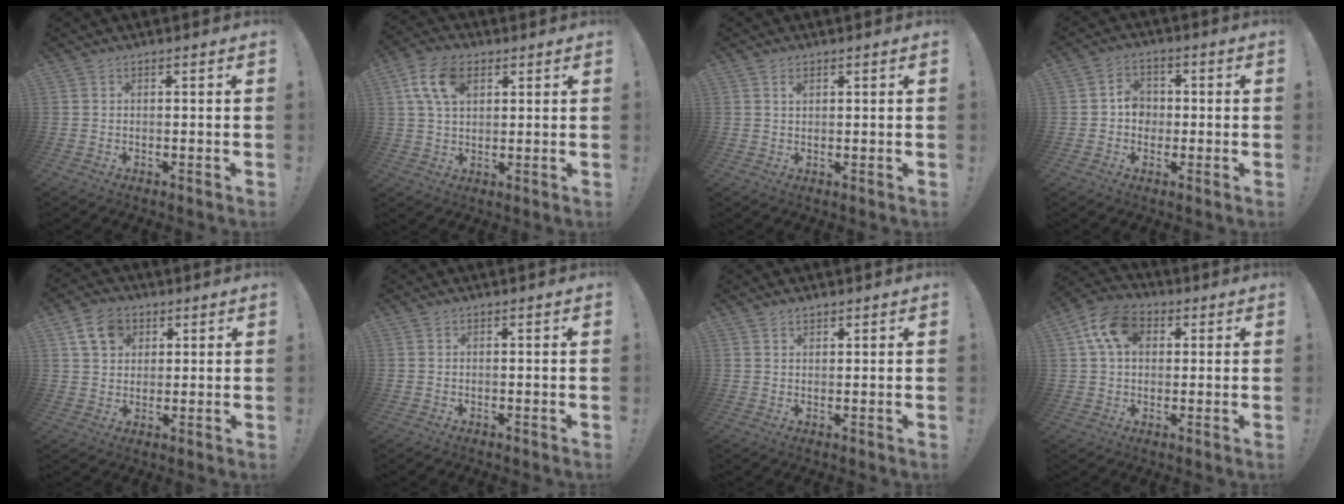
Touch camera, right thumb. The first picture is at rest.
{"total": 11.1, "force": [4.3, 6.9, 7.6], "torque": [-0.133, 0.003, 0.082]}
{"total": 1.2, "force": [0.7, 0.8, 0.6], "torque": [-0.002, -0.003, 0.010]}
{"total": 5.8, "force": [-0.8, 5.2, 2.5], "torque": [-0.035, 0.013, -0.014]}
{"total": 9.2, "force": [4.4, 6.9, 4.2], "torque": [-0.067, -0.012, 0.087]}
{"total": 0.0}
{"total": 1.7, "force": [1.4, 0.8, 0.5], "torque": [-0.004, -0.006, 0.025]}
{"total": 12.4, "force": [3.9, 8.6, 8.1], "torque": [-0.142, 0.004, 0.078]}